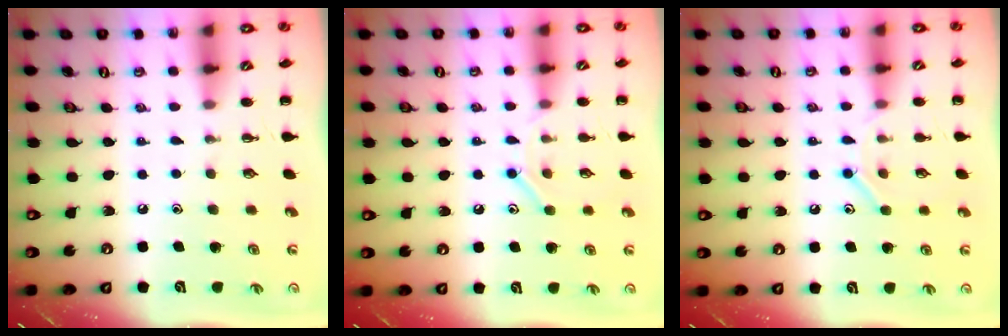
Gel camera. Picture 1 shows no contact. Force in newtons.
{"total": 8.4, "press": 8.4, "slide": 0.6}
{"total": 8.4, "press": 8.4, "slide": 0.6}